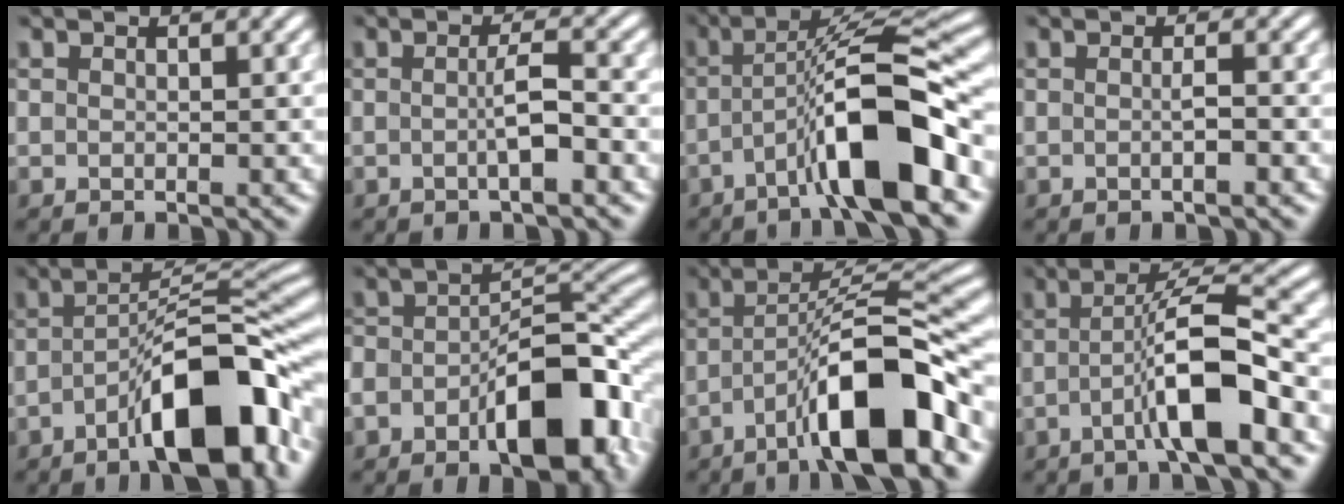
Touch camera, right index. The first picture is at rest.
{"total": 2.3, "force": [-0.9, -0.1, 2.1], "torque": [-0.027, 0.004, -0.020]}
{"total": 9.1, "force": [-1.4, 2.3, 8.7], "torque": [-0.135, 0.003, -0.024]}
{"total": 1.1, "force": [-0.6, 0.0, 0.9], "torque": [-0.012, 0.000, -0.014]}
{"total": 10.1, "force": [-3.7, 3.1, 8.8], "torque": [-0.131, -0.006, -0.053]}
{"total": 9.2, "force": [-3.7, 4.5, 7.1], "torque": [-0.112, -0.004, -0.059]}
{"total": 9.2, "force": [-3.0, 2.4, 8.4], "torque": [-0.128, 0.000, -0.044]}
{"total": 6.0, "force": [-1.1, 0.7, 5.8], "torque": [-0.094, 0.004, -0.021]}